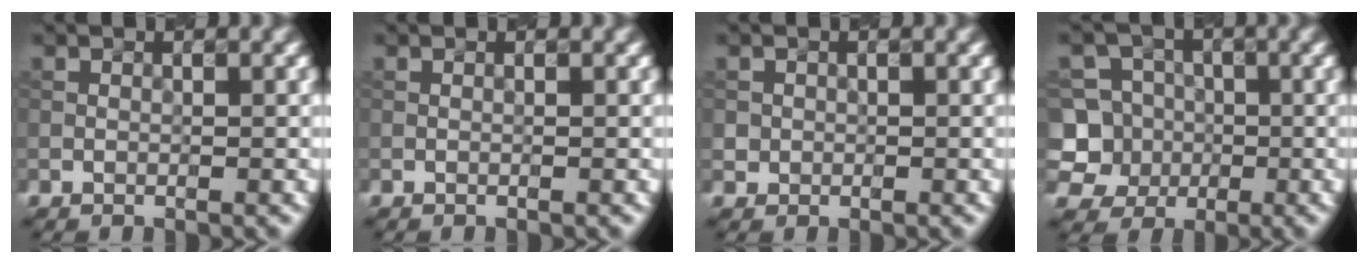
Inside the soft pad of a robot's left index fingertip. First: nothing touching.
{"total": 0.0}
{"total": 0.8, "force": [0.0, 0.8, 0.0], "torque": [0.008, -0.003, 0.000]}
{"total": 7.6, "force": [-1.5, 7.2, 2.1], "torque": [-0.042, 0.021, -0.055]}